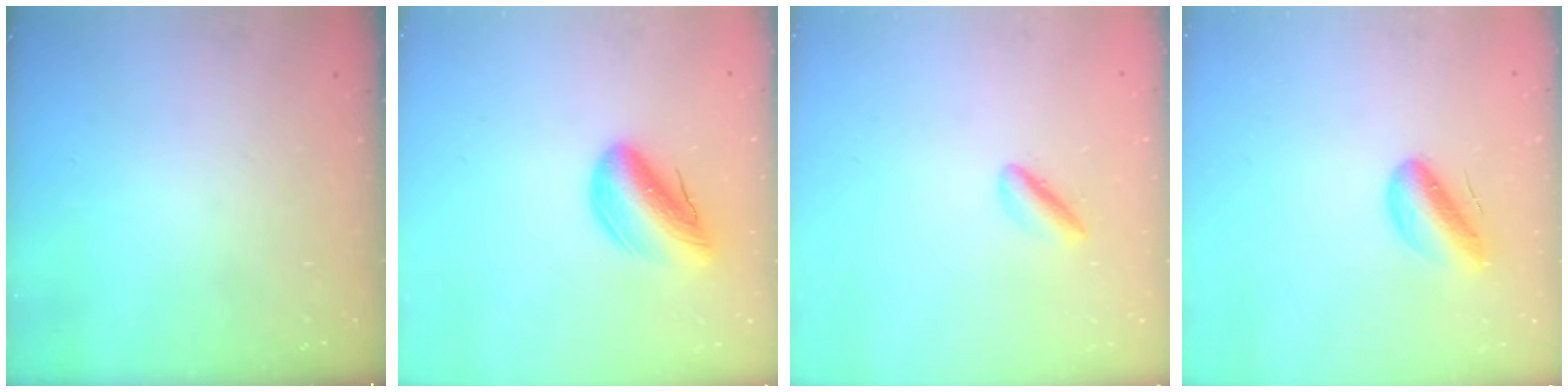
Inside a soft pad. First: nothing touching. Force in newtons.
{"total": 13.3, "press": 12.9, "slide": 3.4}
{"total": 2.2, "press": 2.2, "slide": 0.4}
{"total": 8.3, "press": 7.8, "slide": 2.8}